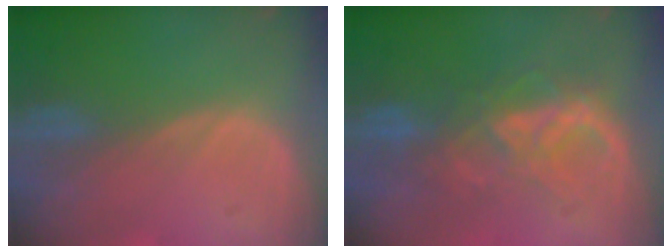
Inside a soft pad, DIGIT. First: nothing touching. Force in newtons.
{"total": 6.5, "press": 6.5, "slide": 0.5}